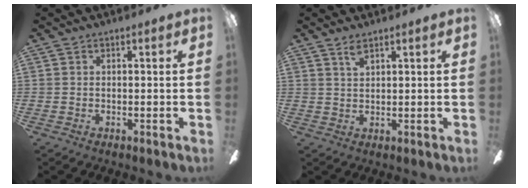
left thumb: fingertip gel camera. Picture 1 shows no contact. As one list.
[{"total": 2.7, "force": [2.0, 0.7, 1.6], "torque": [-0.037, 0.001, 0.037]}]